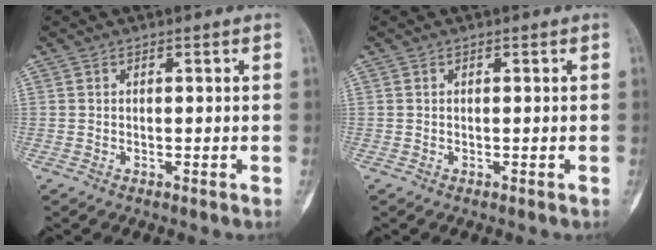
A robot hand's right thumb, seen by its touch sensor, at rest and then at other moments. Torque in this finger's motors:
{"motor_torque": [0.43, 0.43, 0.21, -0.27, 0.04]}